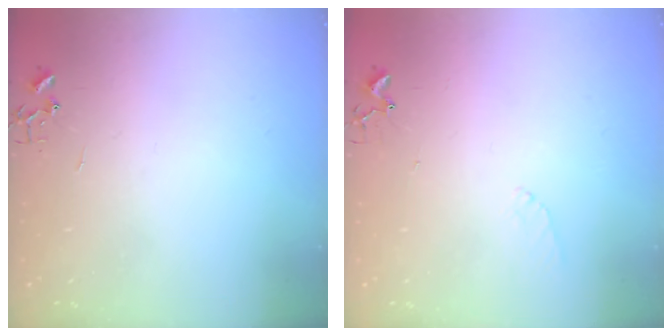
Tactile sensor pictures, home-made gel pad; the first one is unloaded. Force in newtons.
{"total": 5.0, "press": 4.9, "slide": 0.7}